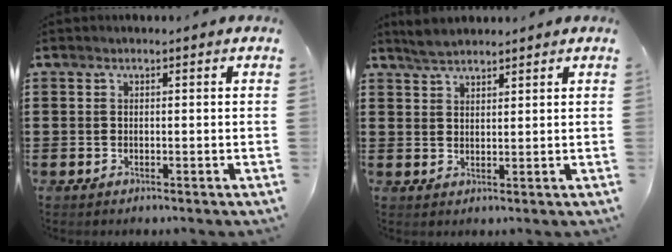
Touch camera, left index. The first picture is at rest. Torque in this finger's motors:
{"motor_torque": [0.67, -0.48, 0.17, 0.04]}